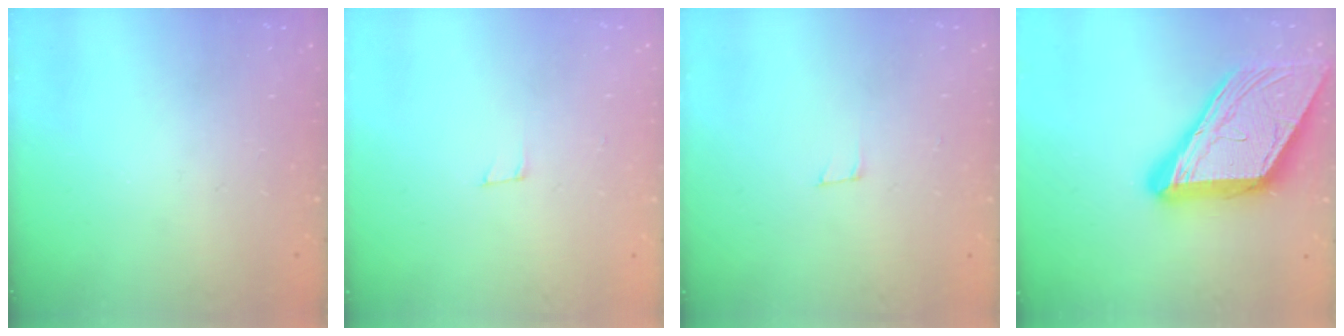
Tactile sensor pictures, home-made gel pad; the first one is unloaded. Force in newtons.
{"total": 2.5, "press": 2.5, "slide": 0.2}
{"total": 2.5, "press": 2.5, "slide": 0.2}
{"total": 22.4, "press": 22.2, "slide": 2.6}